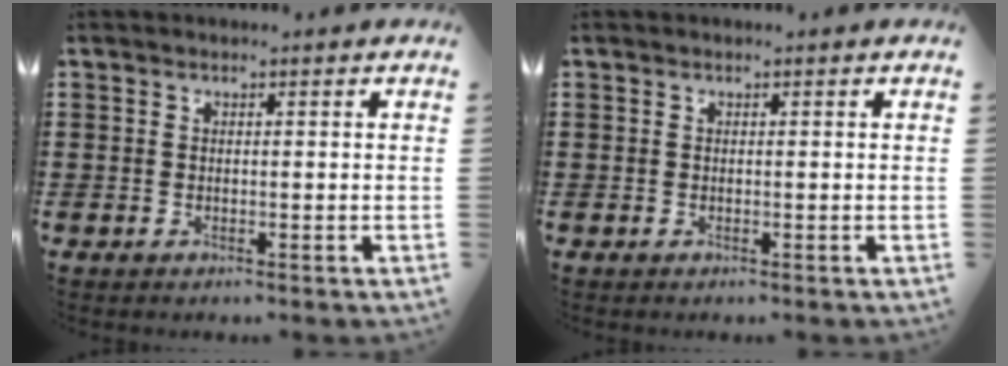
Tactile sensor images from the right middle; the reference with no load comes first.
{"total": 0.0}